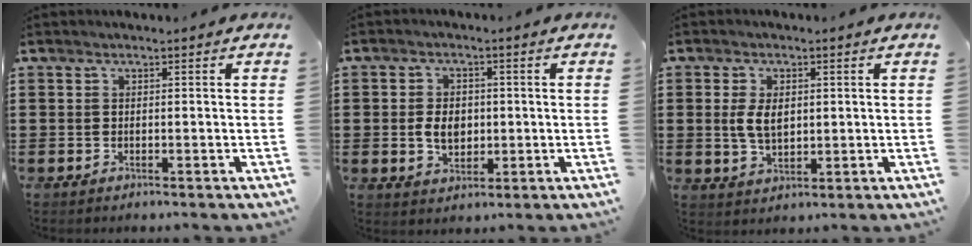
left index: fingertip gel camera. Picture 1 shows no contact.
{"total": 4.7, "force": [0.0, 3.2, 3.4], "torque": [-0.062, -0.001, -0.007]}
{"total": 4.8, "force": [0.8, 2.7, 3.9], "torque": [-0.080, 0.002, 0.010]}